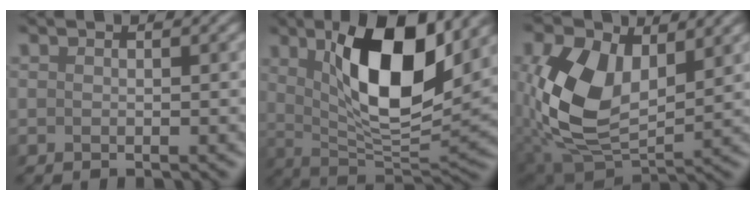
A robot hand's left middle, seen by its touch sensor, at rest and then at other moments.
{"total": 10.0, "force": [3.5, 3.3, 8.8], "torque": [-0.154, -0.012, 0.059]}
{"total": 9.6, "force": [1.0, 6.0, 7.4], "torque": [-0.180, -0.004, 0.017]}